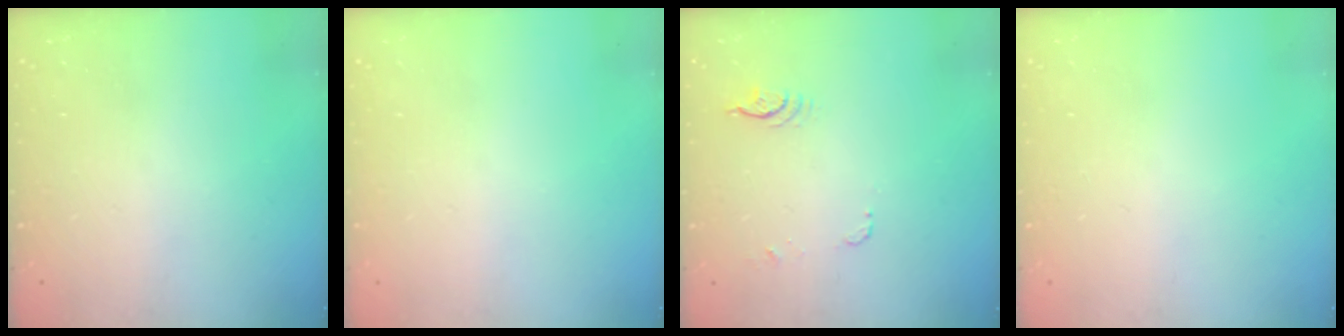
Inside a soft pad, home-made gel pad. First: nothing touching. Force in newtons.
{"total": 0.0}
{"total": 14.3, "press": 5.9, "slide": 13.1}
{"total": 0.0}